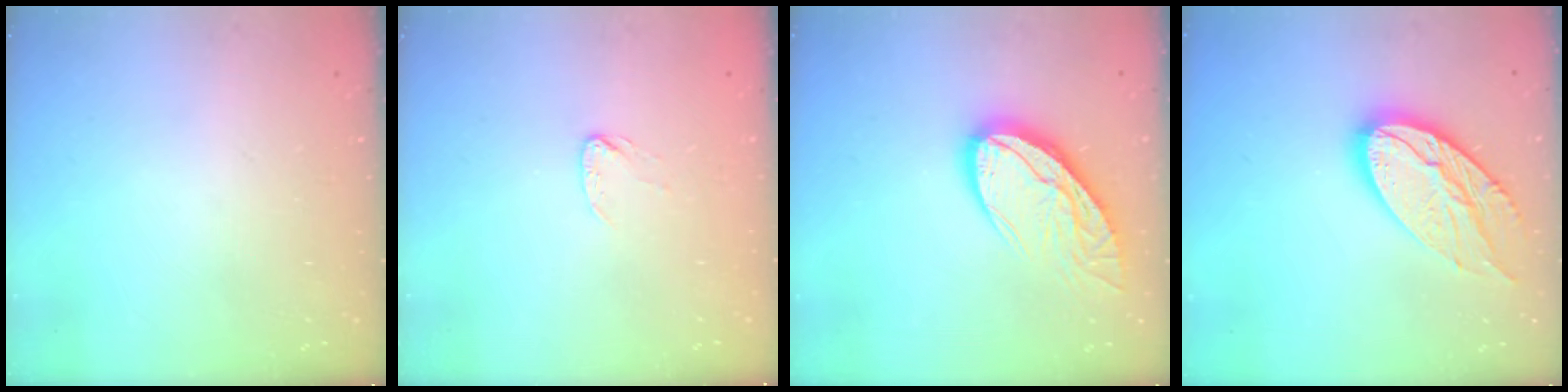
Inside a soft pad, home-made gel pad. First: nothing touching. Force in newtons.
{"total": 3.4, "press": 3.4, "slide": 0.3}
{"total": 14.7, "press": 14.6, "slide": 1.5}
{"total": 17.6, "press": 17.5, "slide": 1.4}